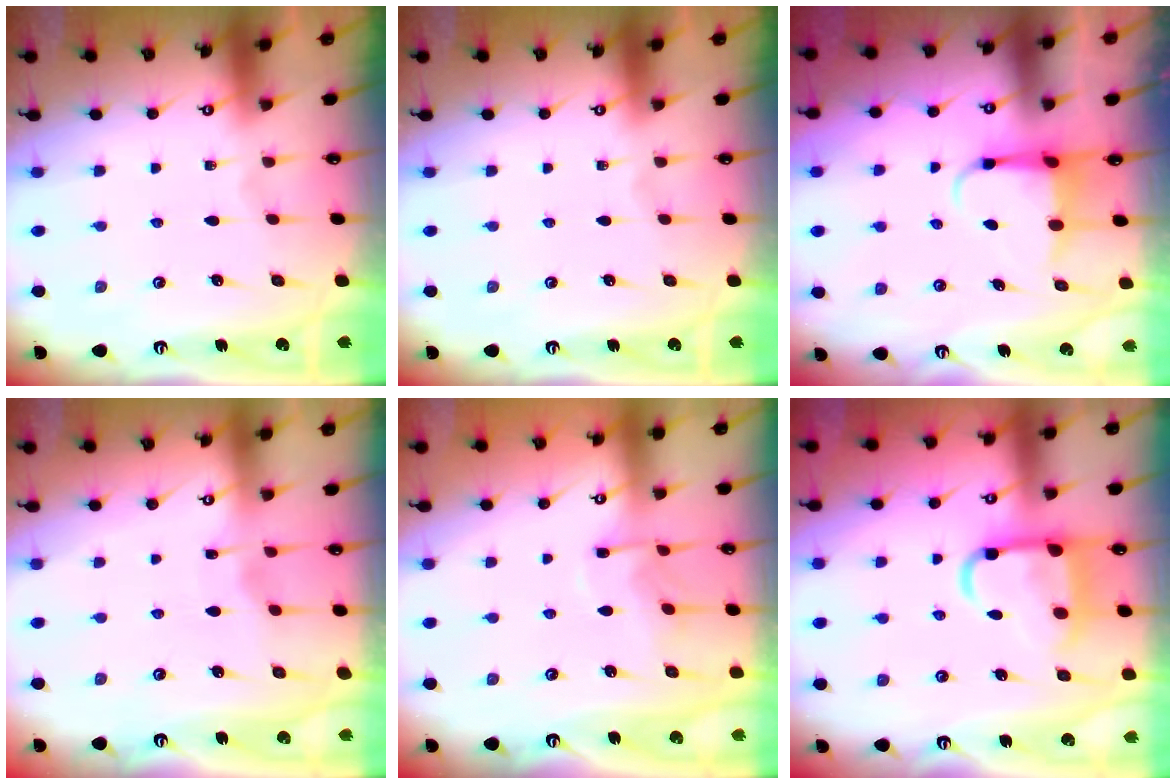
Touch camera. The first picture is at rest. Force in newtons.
{"total": 0.0}
{"total": 3.8, "press": 3.7, "slide": 0.7}
{"total": 2.9, "press": 2.8, "slide": 0.4}
{"total": 6.0, "press": 6.0, "slide": 0.6}
{"total": 11.5, "press": 11.4, "slide": 1.6}